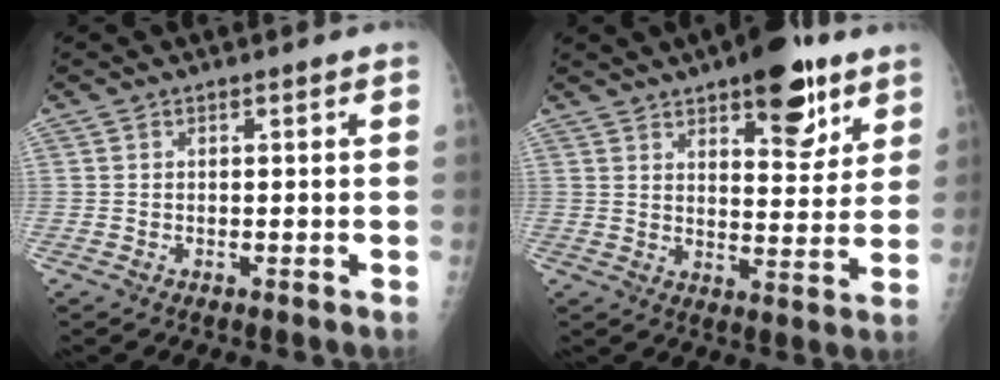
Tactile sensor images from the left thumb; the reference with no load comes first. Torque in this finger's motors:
{"motor_torque": [1.99, 0.81, 0.84, -0.83, 0.10]}